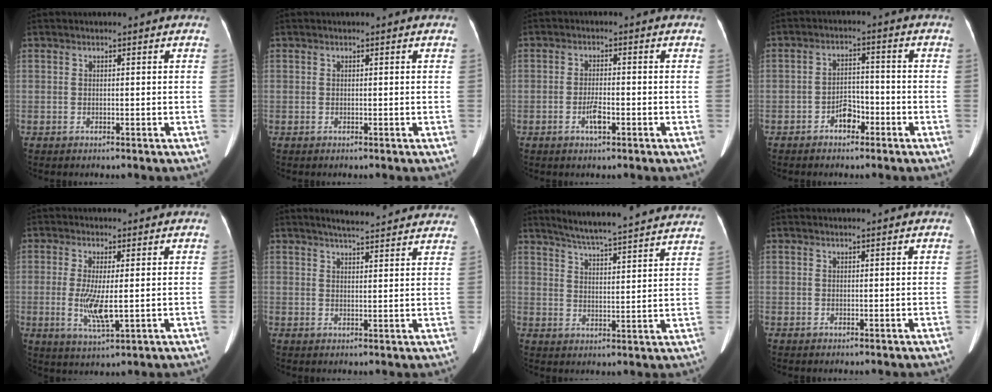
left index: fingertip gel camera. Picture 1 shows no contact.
{"total": 0.0}
{"total": 3.1, "force": [-1.5, 0.8, 2.6], "torque": [-0.052, 0.000, -0.026]}
{"total": 3.9, "force": [-2.4, 2.2, 2.2], "torque": [-0.039, 0.012, -0.041]}
{"total": 6.0, "force": [-0.5, 1.2, 5.9], "torque": [-0.125, -0.016, -0.006]}
{"total": 13.2, "force": [12.0, 1.9, 5.1], "torque": [-0.061, 0.021, 0.140]}
{"total": 21.6, "force": [19.8, 0.7, 8.5], "torque": [-0.130, -0.010, 0.256]}
{"total": 0.0}